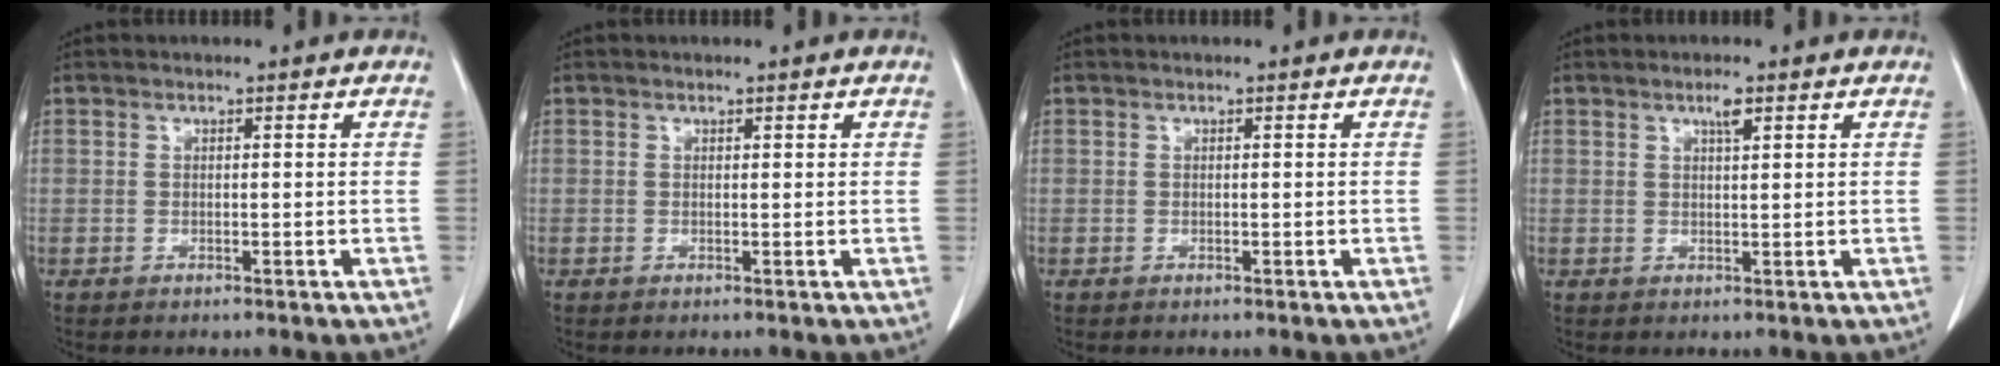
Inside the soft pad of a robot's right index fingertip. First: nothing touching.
{"total": 0.0}
{"total": 0.0}
{"total": 1.9, "force": [1.1, 0.3, 1.5], "torque": [-0.029, 0.001, 0.019]}